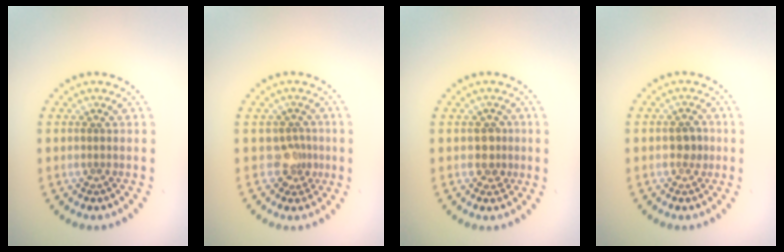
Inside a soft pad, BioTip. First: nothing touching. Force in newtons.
{"total": 2.1, "press": 1.5, "slide": 1.4}
{"total": 1.7, "press": 1.5, "slide": 0.9}
{"total": 1.6, "press": 1.6, "slide": 0.4}